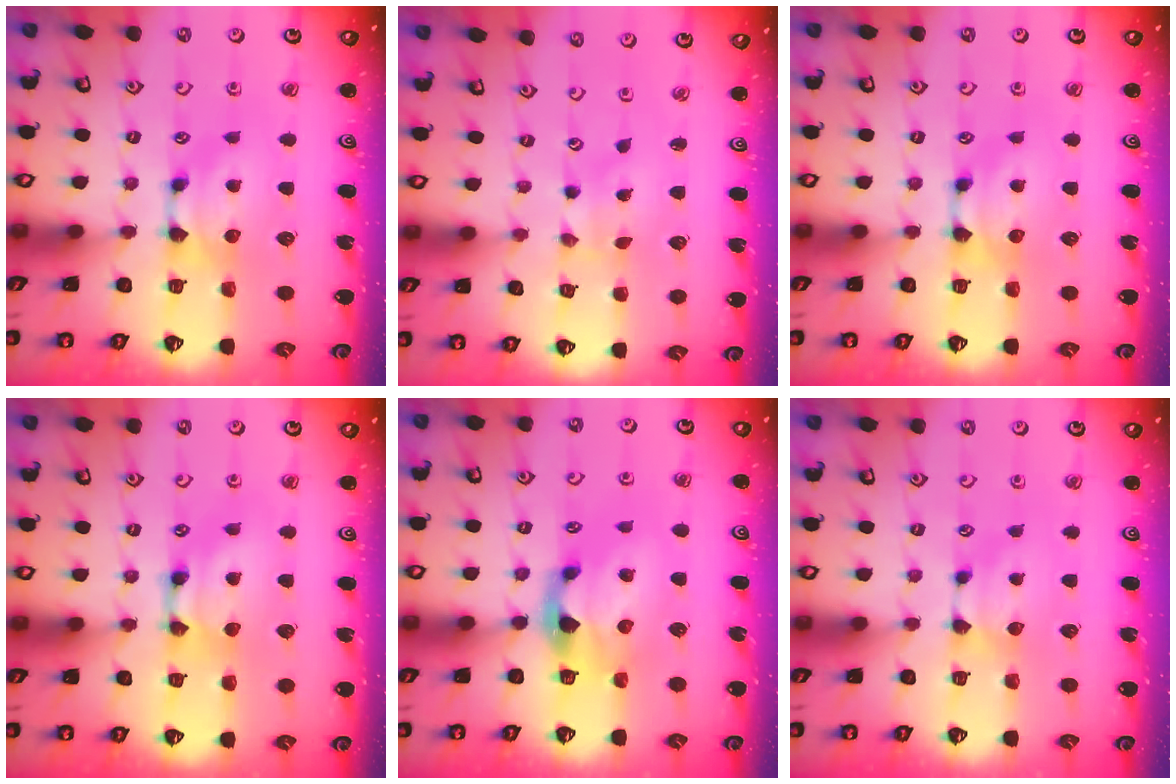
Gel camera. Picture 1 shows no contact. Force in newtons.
{"total": 4.1, "press": 4.1, "slide": 0.7}
{"total": 0.0}
{"total": 2.1, "press": 2.1, "slide": 0.1}
{"total": 3.1, "press": 2.8, "slide": 1.3}
{"total": 0.6, "press": 0.6, "slide": 0.3}